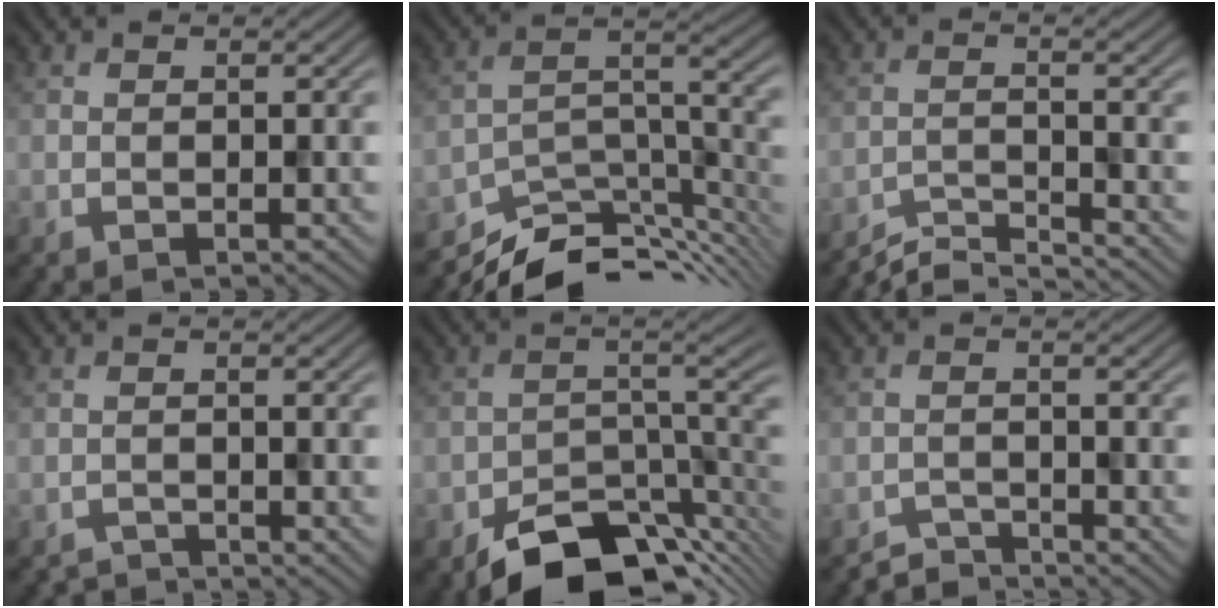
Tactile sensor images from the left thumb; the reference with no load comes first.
{"total": 10.1, "force": [-8.3, 3.1, 4.9], "torque": [-0.085, -0.010, -0.145]}
{"total": 4.6, "force": [-4.2, 0.4, 1.6], "torque": [-0.033, -0.005, -0.086]}
{"total": 1.7, "force": [-1.7, 0.2, 0.0], "torque": [0.002, 0.000, -0.034]}
{"total": 10.2, "force": [-7.4, 3.8, 5.8], "torque": [-0.090, -0.021, -0.120]}
{"total": 2.6, "force": [-2.5, 0.3, 0.2], "torque": [-0.001, 0.001, -0.052]}